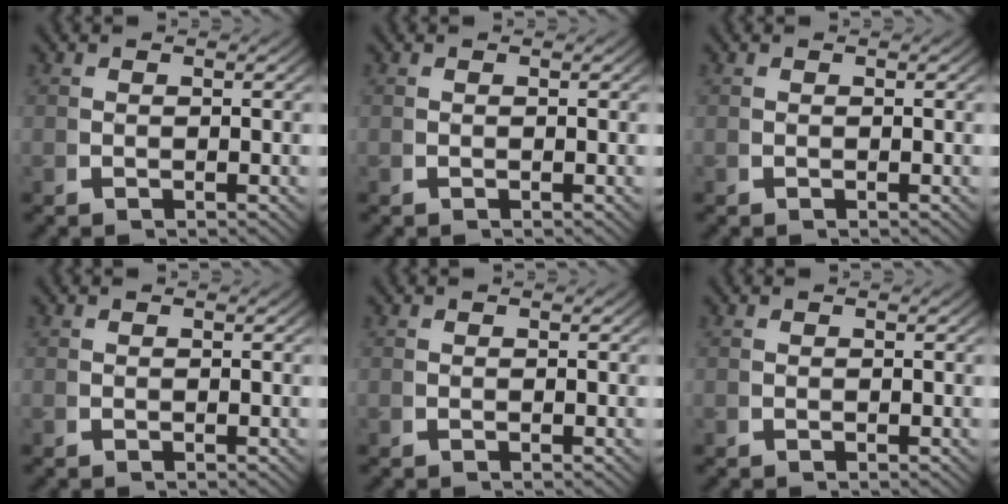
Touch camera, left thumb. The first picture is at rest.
{"total": 0.0}
{"total": 0.0}
{"total": 0.0}
{"total": 0.0}
{"total": 0.0}